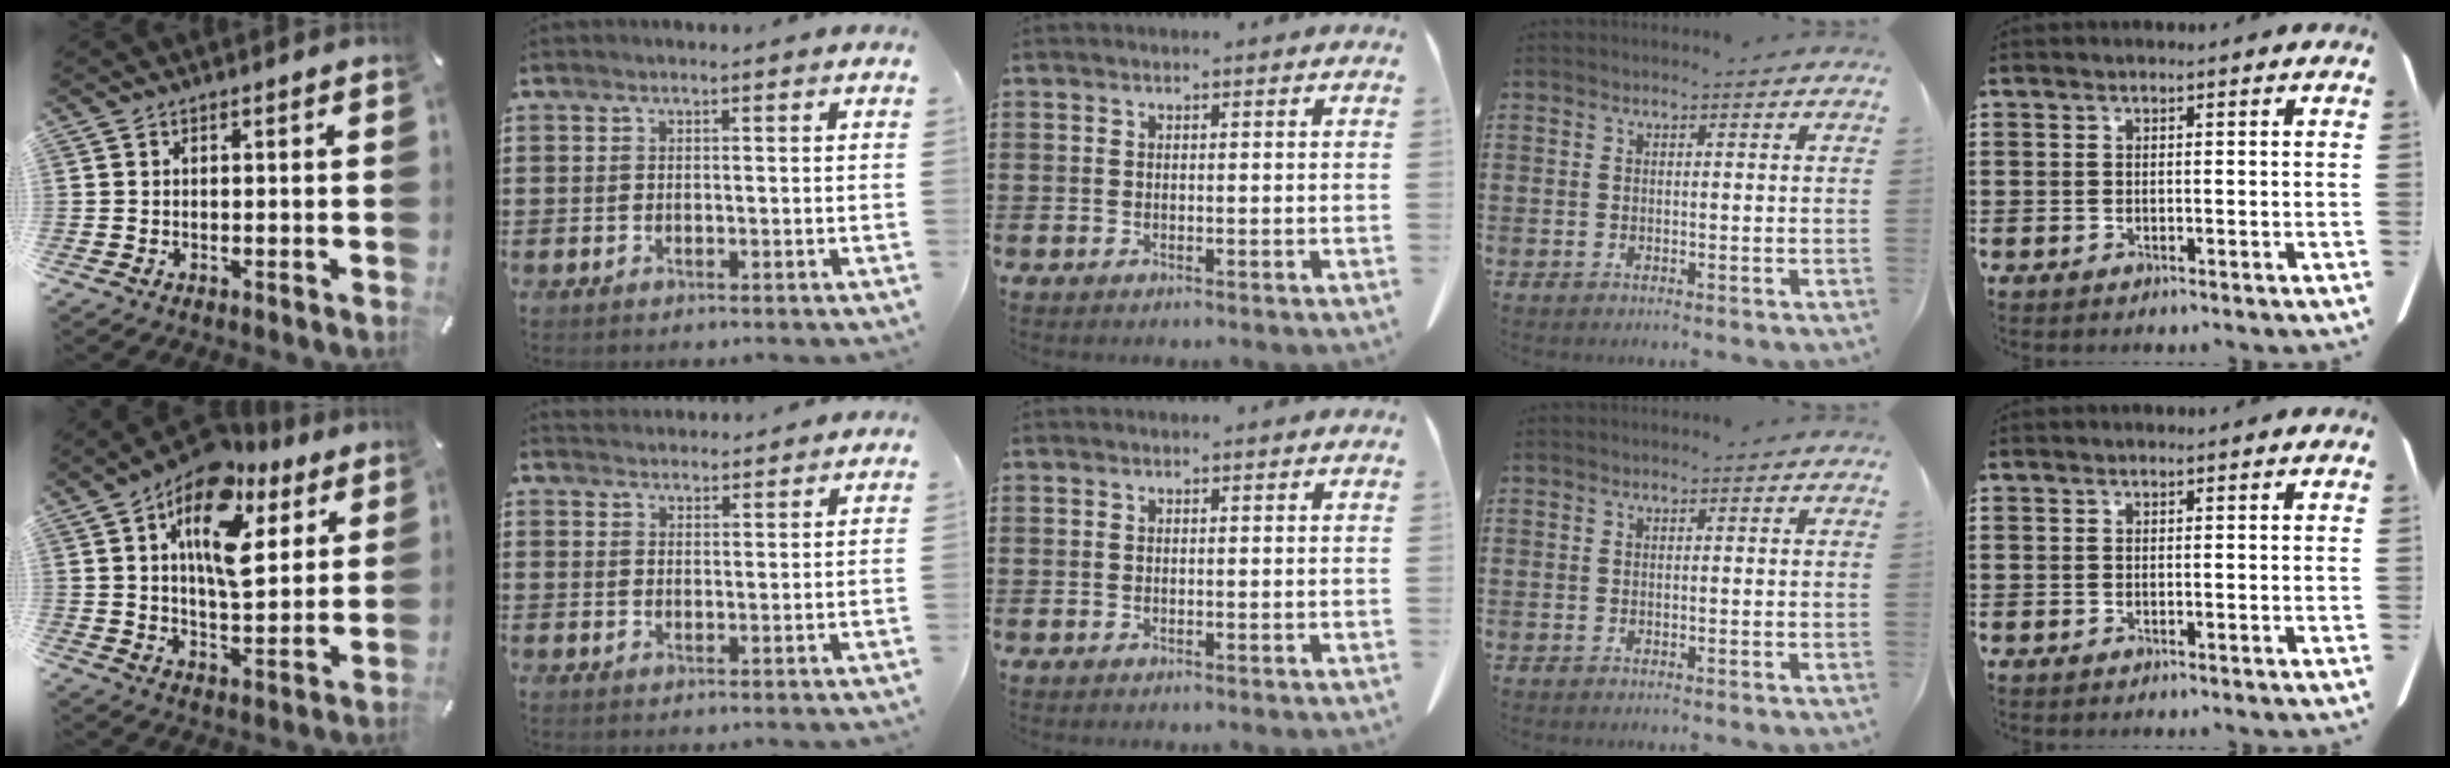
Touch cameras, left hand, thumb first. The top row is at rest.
{"thumb": {"total": 17.4, "force": [8.9, 9.3, 11.8], "torque": [-0.187, -0.042, 0.153]}, "index": {"total": 2.6, "force": [2.6, 0.1, -0.4], "torque": [0.000, -0.006, 0.051]}}